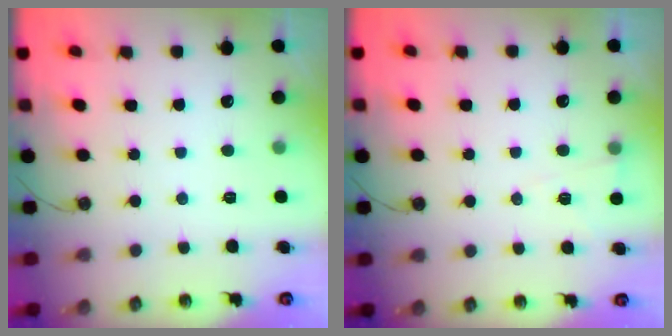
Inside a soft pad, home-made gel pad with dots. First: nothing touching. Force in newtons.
{"total": 4.4, "press": 3.2, "slide": 3.0}